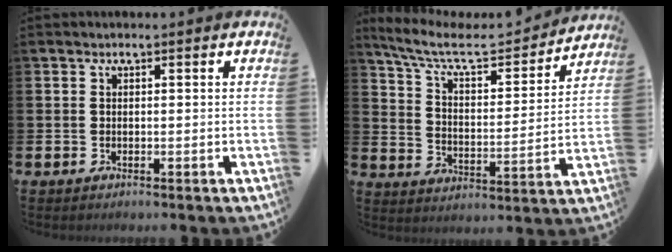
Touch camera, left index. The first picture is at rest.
{"total": 8.7, "force": [7.5, 2.5, 3.7], "torque": [-0.108, -0.041, 0.126]}